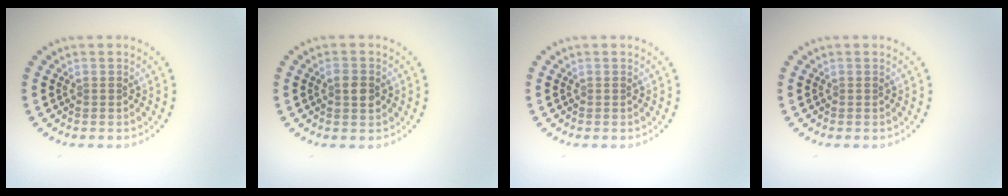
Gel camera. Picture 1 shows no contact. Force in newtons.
{"total": 1.6, "press": 1.6, "slide": 0.1}
{"total": 0.0}
{"total": 0.0}